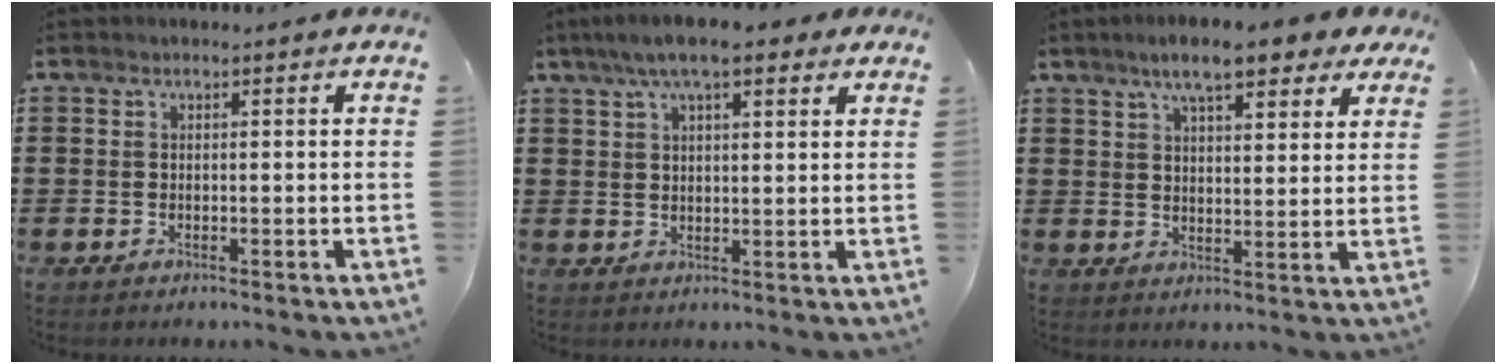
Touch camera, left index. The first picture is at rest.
{"total": 7.3, "force": [5.3, 1.8, 4.7], "torque": [-0.102, 0.004, 0.096]}
{"total": 8.3, "force": [6.6, 1.8, 4.8], "torque": [-0.095, -0.008, 0.116]}